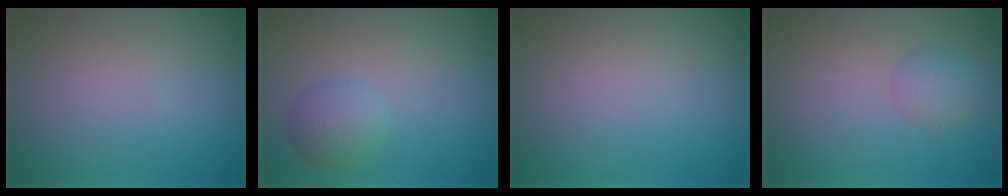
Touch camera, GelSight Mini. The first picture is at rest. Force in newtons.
{"total": 2.8, "press": 2.8, "slide": 0.1}
{"total": 0.0}
{"total": 2.0, "press": 2.0, "slide": 0.1}